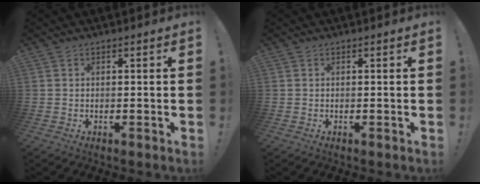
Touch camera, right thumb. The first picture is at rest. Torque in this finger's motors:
{"motor_torque": [-0.03, -0.16, 0.35, -0.24, -0.08]}